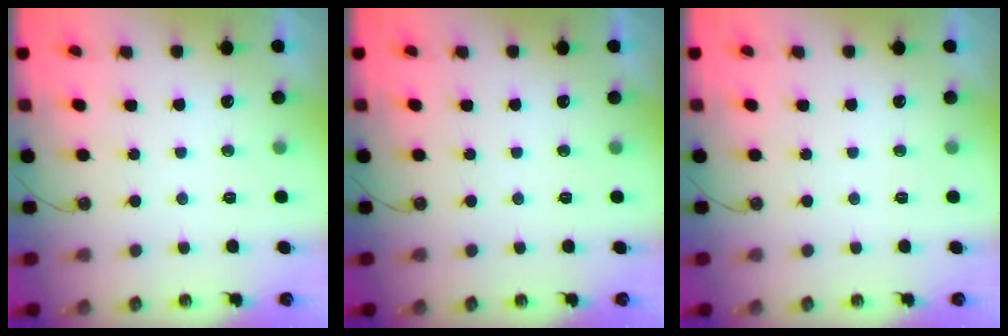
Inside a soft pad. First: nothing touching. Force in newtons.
{"total": 0.0}
{"total": 0.0}